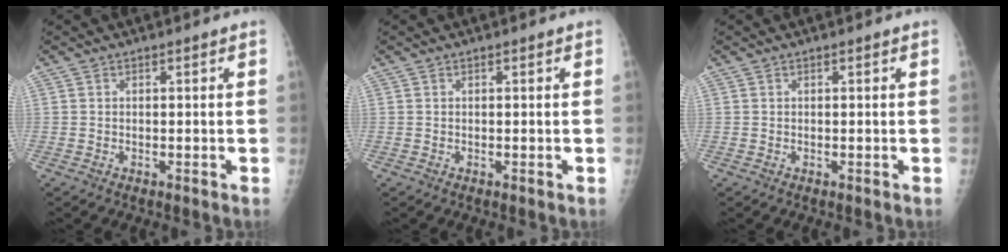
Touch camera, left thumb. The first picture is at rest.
{"total": 0.0}
{"total": 0.0}